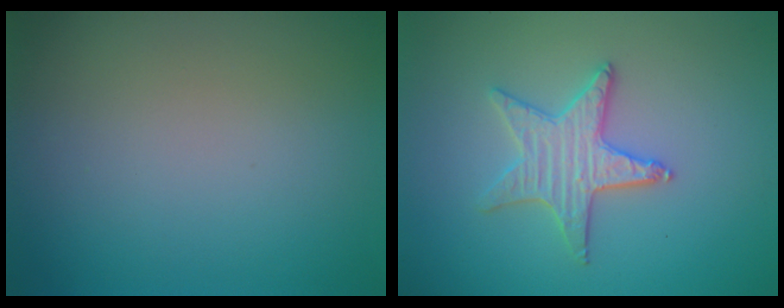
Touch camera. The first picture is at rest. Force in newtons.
{"total": 3.2, "press": 3.1, "slide": 0.6}